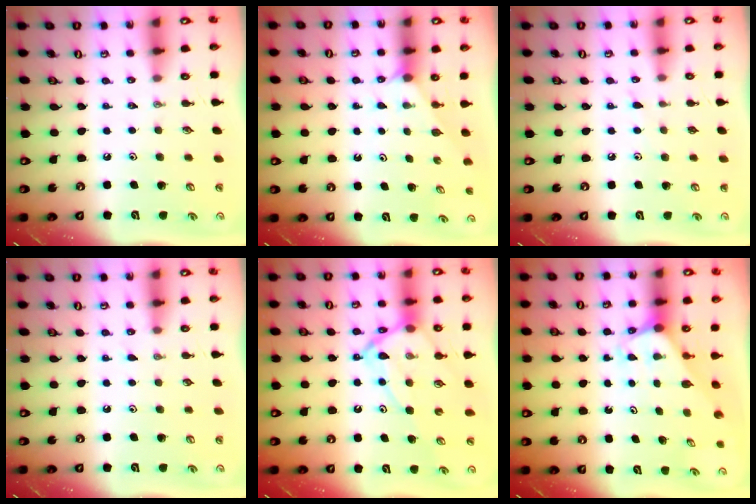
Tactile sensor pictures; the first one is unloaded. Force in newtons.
{"total": 1.4, "press": 1.4, "slide": 0.2}
{"total": 4.9, "press": 4.8, "slide": 0.7}
{"total": 3.2, "press": 3.2, "slide": 0.5}
{"total": 12.8, "press": 12.8, "slide": 0.9}
{"total": 1.9, "press": 1.9, "slide": 0.1}